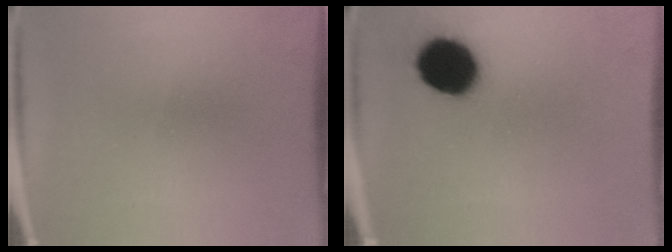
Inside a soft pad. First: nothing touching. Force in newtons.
{"total": 10.5}